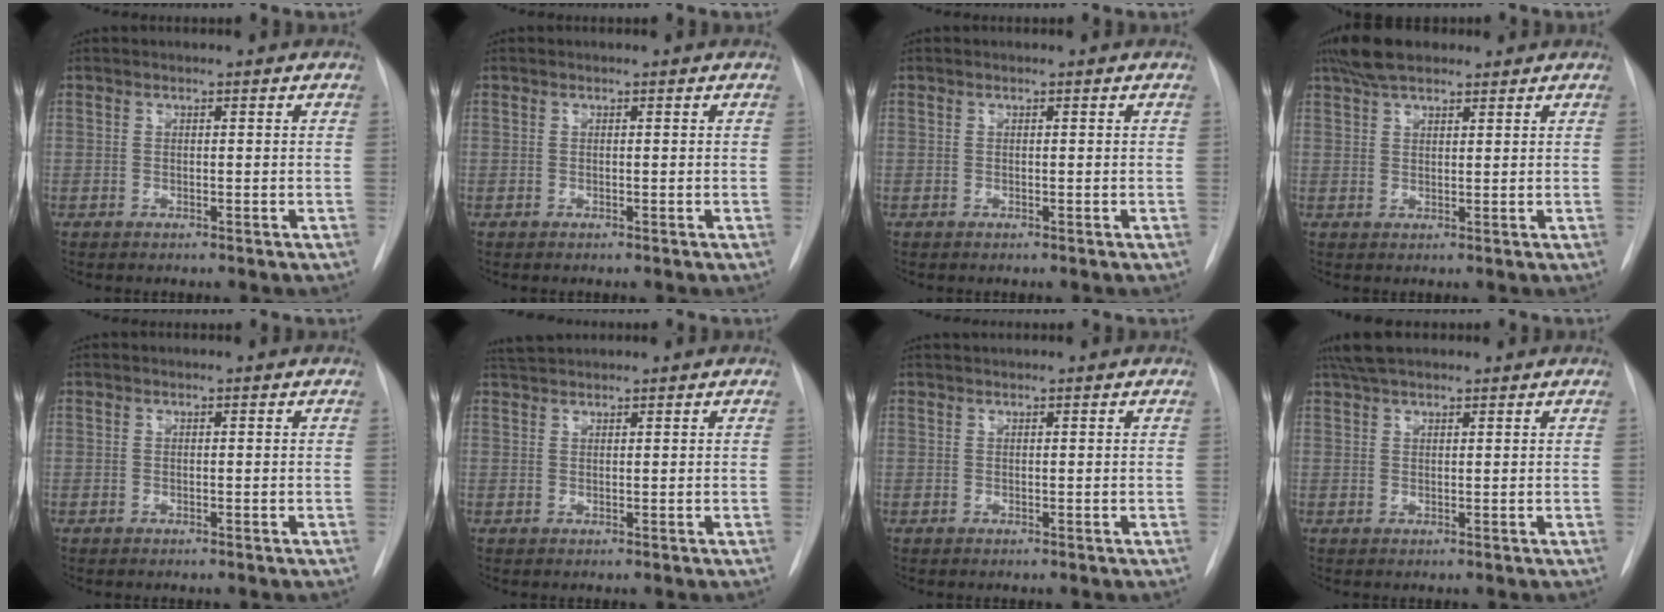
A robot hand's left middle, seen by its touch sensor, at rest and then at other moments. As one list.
[{"total": 0.0}, {"total": 0.0}, {"total": 6.3, "force": [4.9, 2.2, 3.3], "torque": [-0.068, 0.021, 0.089]}, {"total": 0.0}, {"total": 2.6, "force": [2.6, 0.1, 0.5], "torque": [-0.016, 0.019, 0.050]}, {"total": 0.9, "force": [0.8, -0.2, 0.2], "torque": [-0.008, 0.012, 0.020]}, {"total": 5.3, "force": [4.3, 1.4, 2.6], "torque": [-0.050, 0.029, 0.079]}]